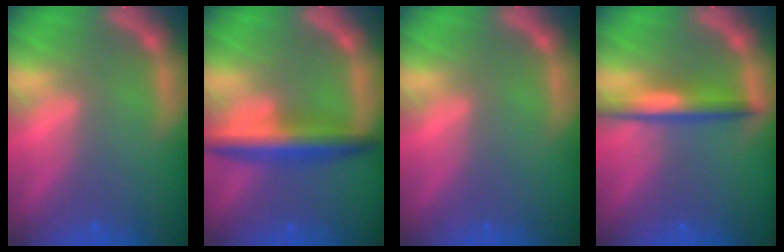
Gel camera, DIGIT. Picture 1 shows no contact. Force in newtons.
{"total": 5.5}
{"total": 0.0}
{"total": 4.0}